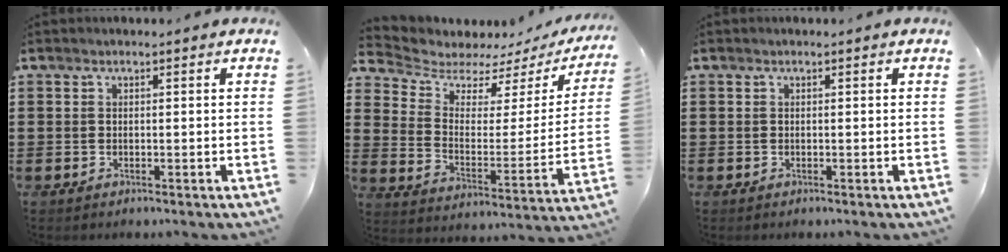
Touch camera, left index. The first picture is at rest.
{"total": 5.0, "force": [4.5, 1.9, 1.0], "torque": [-0.052, -0.035, 0.075]}
{"total": 0.0}